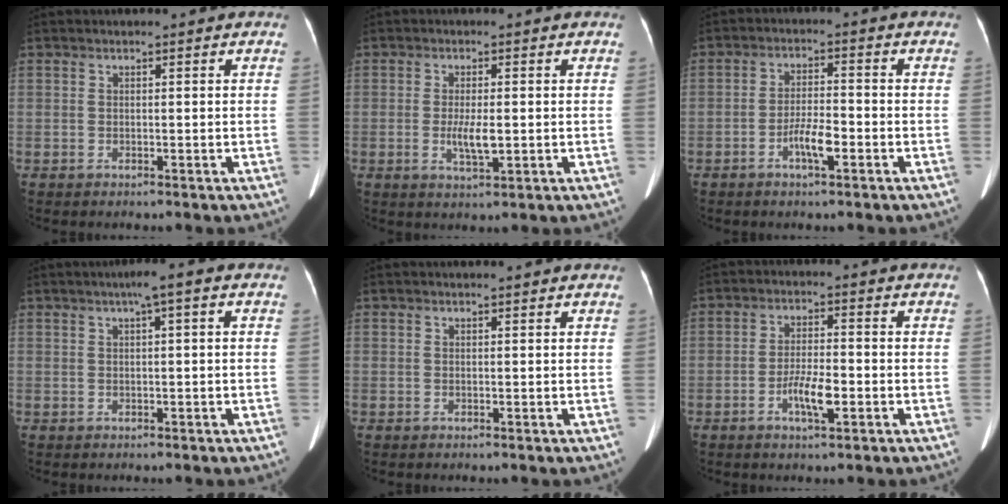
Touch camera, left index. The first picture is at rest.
{"total": 3.6, "force": [-0.4, 0.9, 3.5], "torque": [-0.069, -0.005, -0.006]}
{"total": 4.4, "force": [-2.2, 0.8, 3.8], "torque": [-0.073, 0.001, -0.042]}
{"total": 2.9, "force": [1.0, 0.1, 2.7], "torque": [-0.042, 0.012, 0.015]}
{"total": 2.0, "force": [1.8, 0.1, 0.7], "torque": [-0.011, 0.013, 0.020]}
{"total": 5.0, "force": [-2.0, 1.0, 4.5], "torque": [-0.086, -0.001, -0.035]}